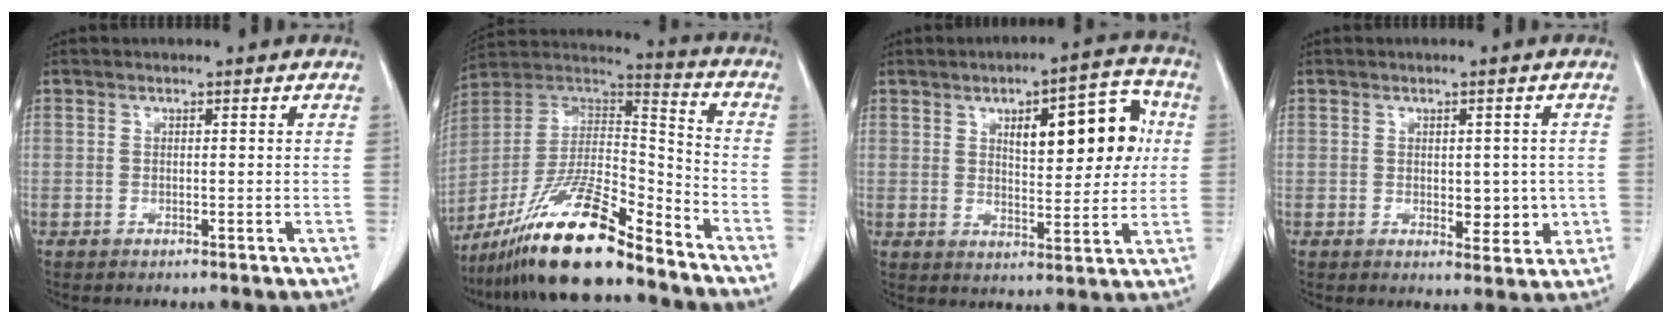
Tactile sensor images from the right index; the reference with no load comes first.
{"total": 19.0, "force": [-14.2, 2.5, 12.4], "torque": [-0.252, -0.005, -0.260]}
{"total": 12.1, "force": [3.2, 4.3, 10.8], "torque": [-0.142, 0.026, 0.047]}
{"total": 4.8, "force": [-0.4, 2.6, 4.0], "torque": [-0.041, -0.004, 0.003]}